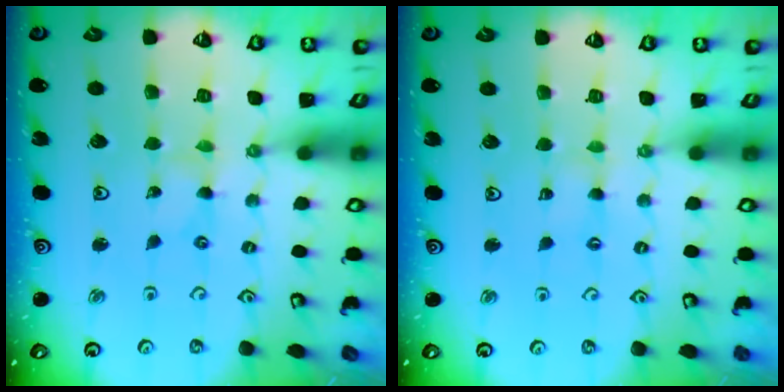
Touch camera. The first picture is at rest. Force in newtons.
{"total": 1.5, "press": 1.5, "slide": 0.3}